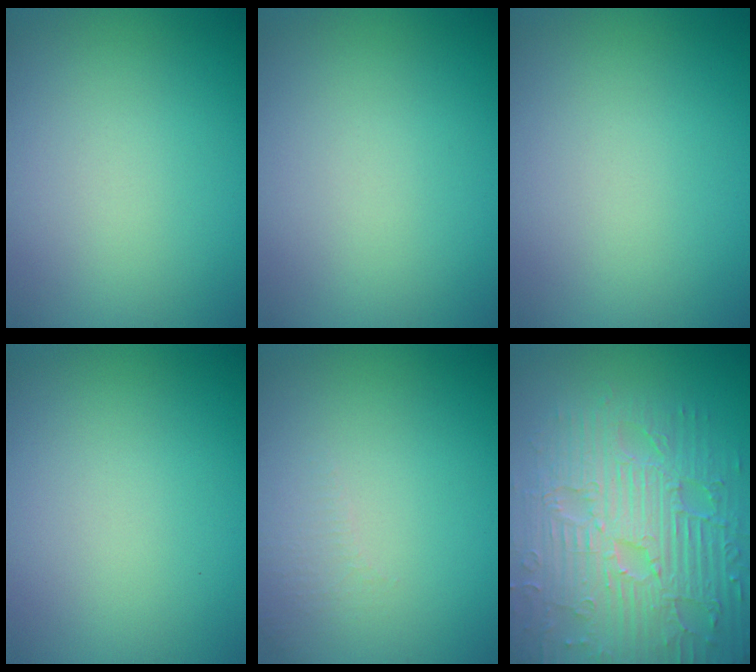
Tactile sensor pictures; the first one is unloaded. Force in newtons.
{"total": 0.0}
{"total": 0.0}
{"total": 0.0}
{"total": 1.4, "press": 1.3, "slide": 0.4}
{"total": 9.6, "press": 6.9, "slide": 6.7}